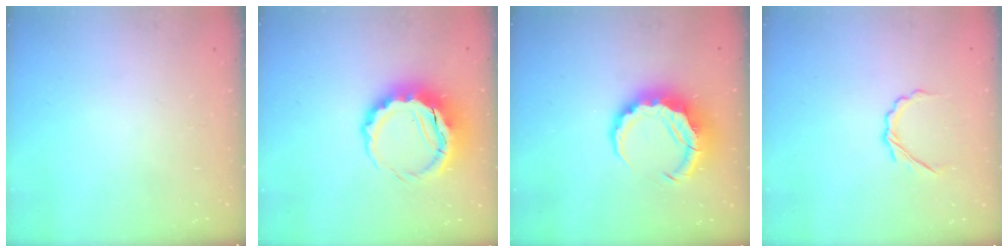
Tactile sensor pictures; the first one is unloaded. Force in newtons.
{"total": 8.2, "press": 7.9, "slide": 2.0}
{"total": 9.3, "press": 9.2, "slide": 1.6}
{"total": 4.6, "press": 4.5, "slide": 1.1}